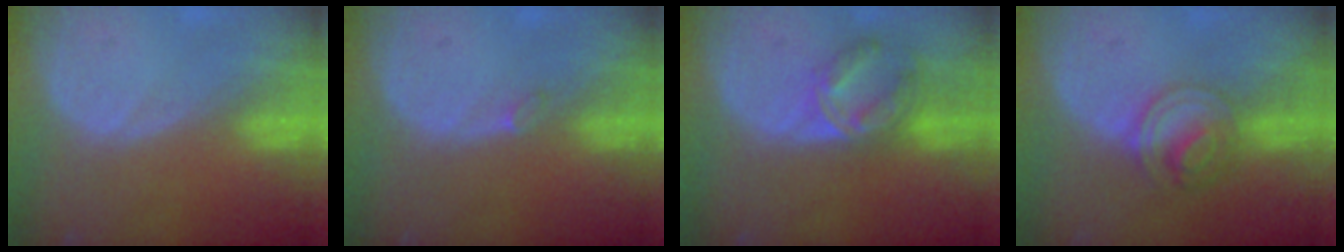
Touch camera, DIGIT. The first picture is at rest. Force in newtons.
{"total": 0.8, "press": 0.8, "slide": 0.2}
{"total": 7.1, "press": 5.9, "slide": 4.0}
{"total": 6.2, "press": 5.4, "slide": 3.0}